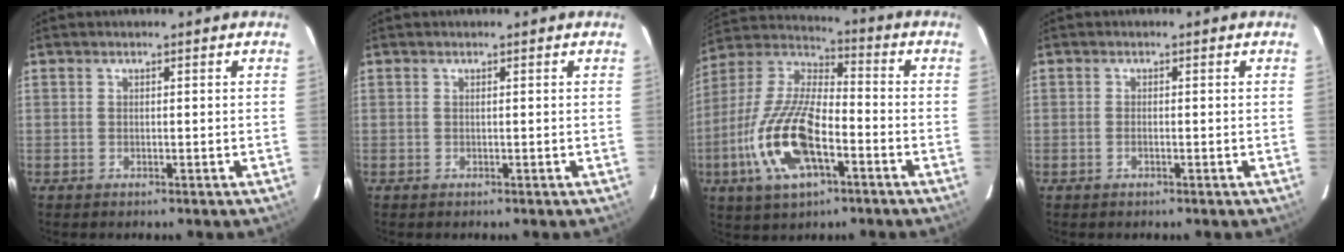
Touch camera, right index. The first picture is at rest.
{"total": 0.0}
{"total": 18.2, "force": [-6.5, 7.5, 15.2], "torque": [-0.327, -0.008, -0.125]}
{"total": 0.8, "force": [-0.3, 0.4, 0.6], "torque": [-0.014, 0.000, -0.006]}